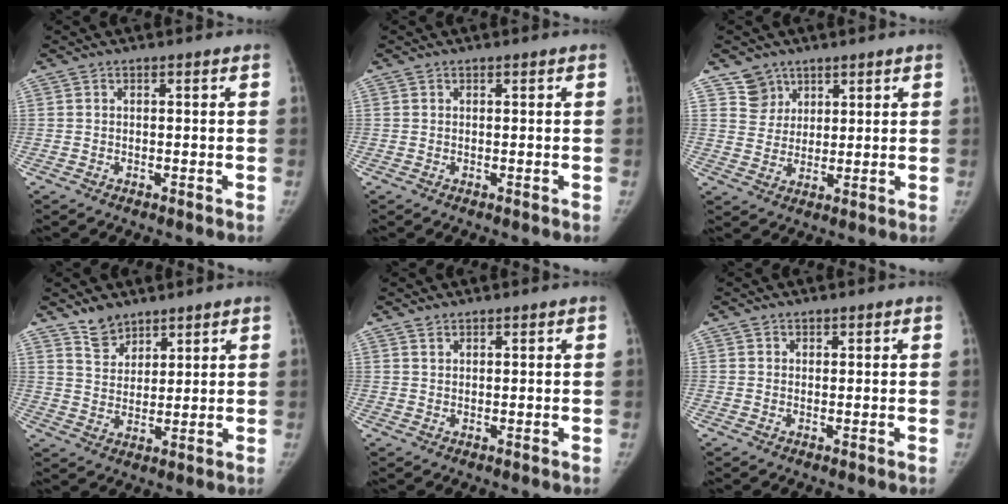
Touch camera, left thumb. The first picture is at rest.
{"total": 0.0}
{"total": 5.3, "force": [3.5, 4.0, -0.2], "torque": [0.037, -0.032, 0.067]}
{"total": 6.0, "force": [4.8, 3.3, 1.5], "torque": [-0.002, -0.038, 0.094]}
{"total": 1.4, "force": [1.2, 0.8, 0.2], "torque": [0.007, -0.007, 0.020]}
{"total": 1.1, "force": [0.7, 0.8, 0.0], "torque": [0.017, -0.002, 0.005]}